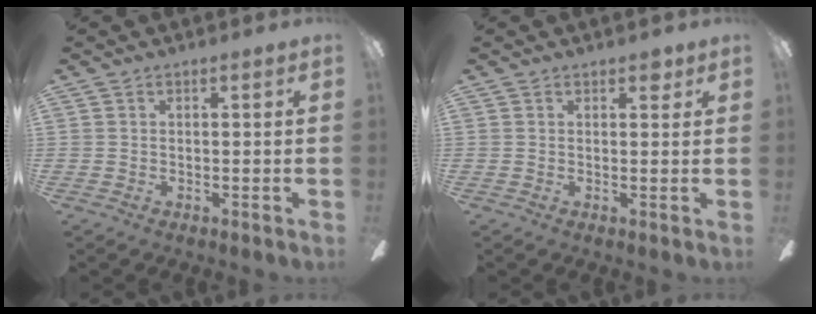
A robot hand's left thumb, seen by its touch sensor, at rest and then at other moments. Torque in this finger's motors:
{"motor_torque": [0.20, -0.14, 0.22, 0.22, 0.02]}